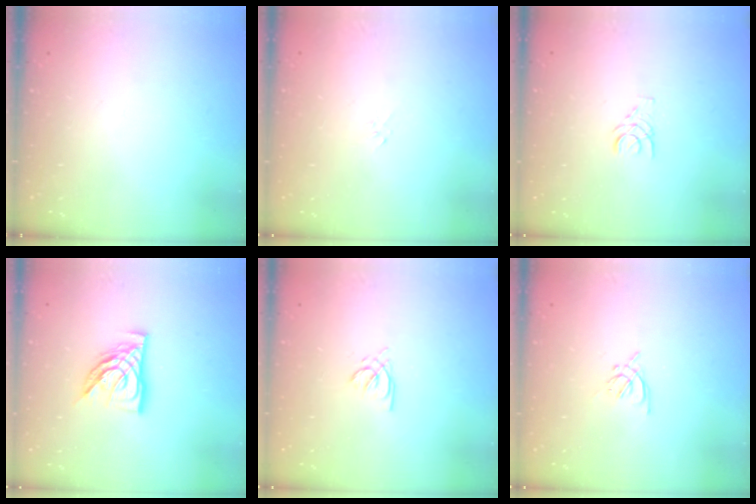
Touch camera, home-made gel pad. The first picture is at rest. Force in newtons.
{"total": 0.7, "press": 0.5, "slide": 0.4}
{"total": 1.4, "press": 1.4, "slide": 0.2}
{"total": 11.3, "press": 11.2, "slide": 1.4}
{"total": 1.5, "press": 1.5, "slide": 0.2}
{"total": 2.0, "press": 1.9, "slide": 0.5}